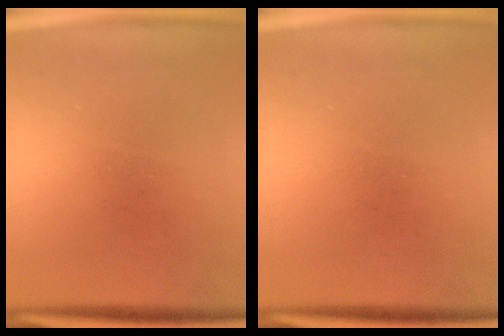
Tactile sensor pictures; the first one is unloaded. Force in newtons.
{"total": 0.0}